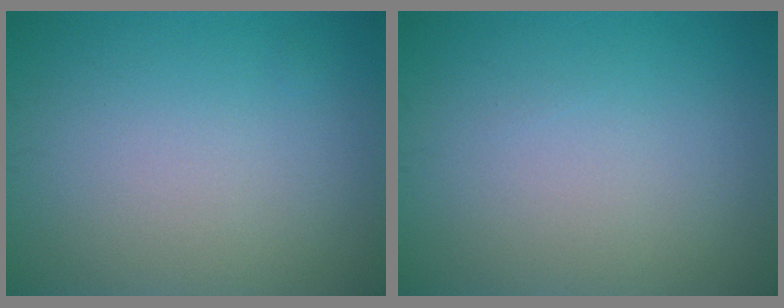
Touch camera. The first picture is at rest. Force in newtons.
{"total": 0.0}